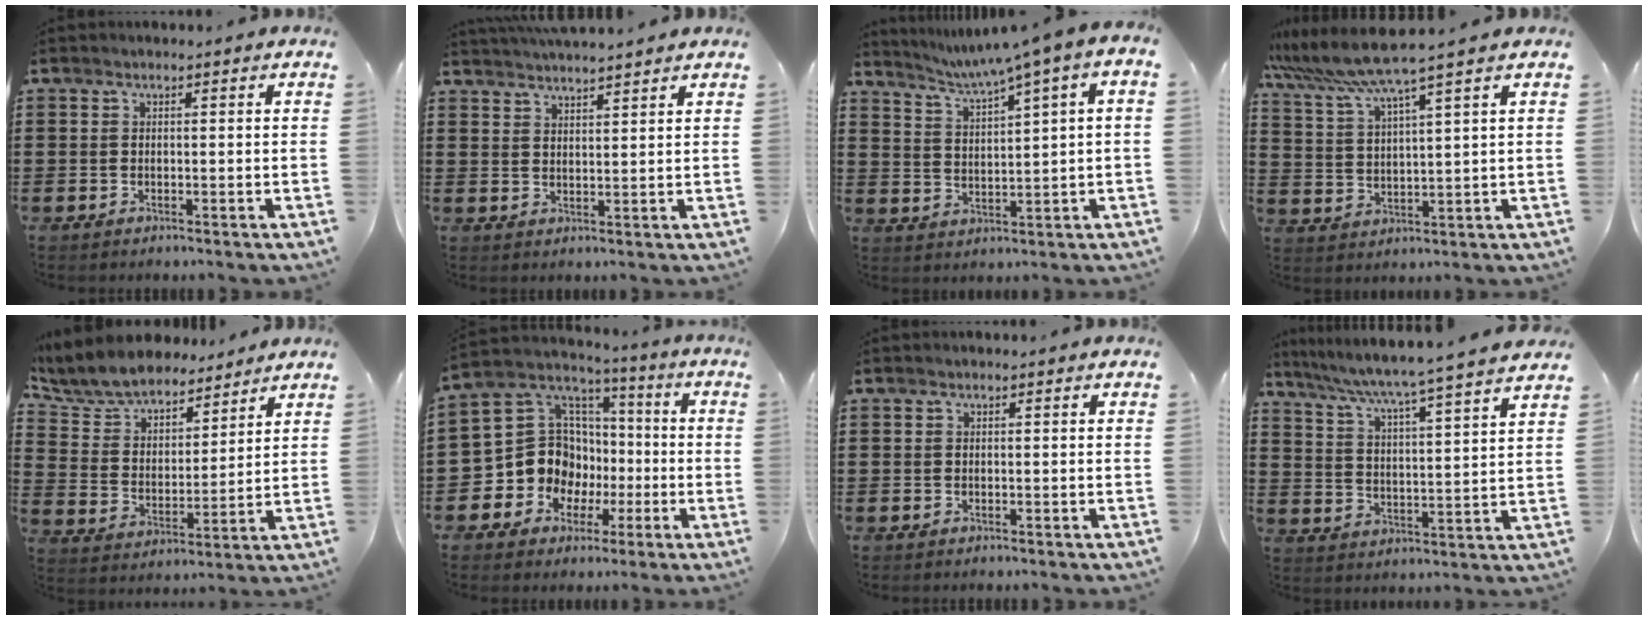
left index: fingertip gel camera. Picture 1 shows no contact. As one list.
[{"total": 2.8, "force": [2.8, -0.5, -0.1], "torque": [-0.007, -0.010, 0.052]}, {"total": 4.3, "force": [2.7, -0.6, 3.4], "torque": [-0.075, -0.022, 0.035]}, {"total": 6.9, "force": [5.8, -0.7, 3.6], "torque": [-0.092, -0.030, 0.099]}, {"total": 7.0, "force": [6.7, 1.6, 1.1], "torque": [-0.060, -0.039, 0.117]}, {"total": 12.6, "force": [-2.5, 11.4, 5.0], "torque": [-0.150, -0.001, -0.038]}, {"total": 0.0}, {"total": 4.7, "force": [4.2, -1.1, 2.0], "torque": [-0.060, -0.044, 0.060]}]